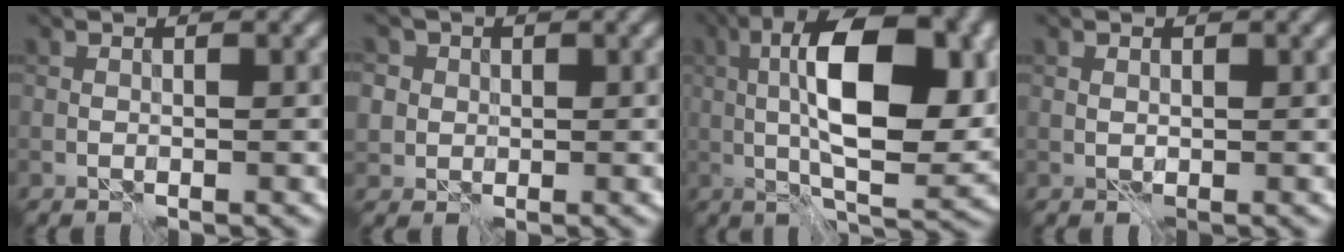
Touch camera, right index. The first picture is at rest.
{"total": 4.0, "force": [1.4, 3.5, 1.3], "torque": [-0.020, 0.015, 0.015]}
{"total": 11.9, "force": [1.4, 4.6, 10.9], "torque": [-0.176, 0.009, 0.022]}
{"total": 0.7, "force": [0.2, 0.6, 0.3], "torque": [-0.004, 0.003, 0.003]}